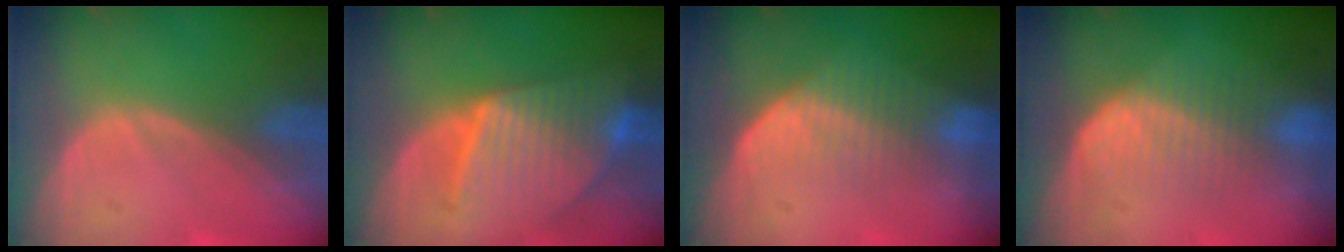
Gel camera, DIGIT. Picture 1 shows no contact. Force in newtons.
{"total": 9.1, "press": 9.1, "slide": 0.4}
{"total": 7.4, "press": 6.4, "slide": 3.8}
{"total": 6.8, "press": 6.6, "slide": 1.4}